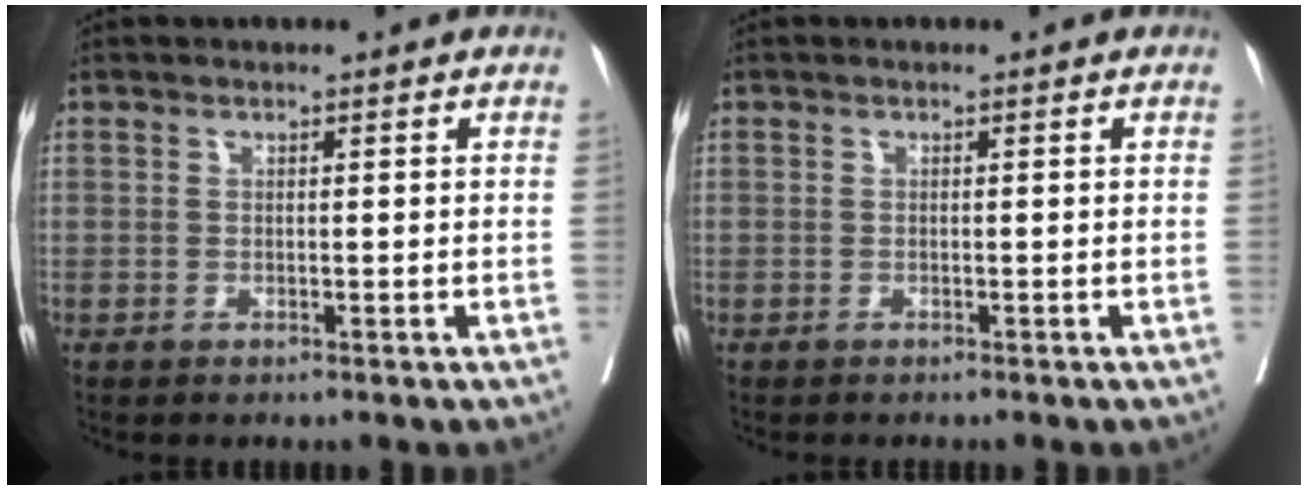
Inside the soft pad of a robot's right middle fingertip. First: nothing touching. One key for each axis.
{"total": 1.1, "fx": -1.0, "fy": 0.2, "fz": 0.3, "tx": -0.009, "ty": -0.003, "tz": -0.015}